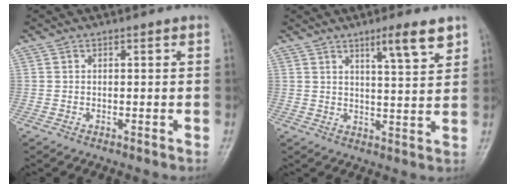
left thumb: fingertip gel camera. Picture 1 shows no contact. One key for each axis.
{"total": 6.9, "fx": 4.4, "fy": 0.8, "fz": 5.2, "tx": -0.072, "ty": -0.028, "tz": 0.071}